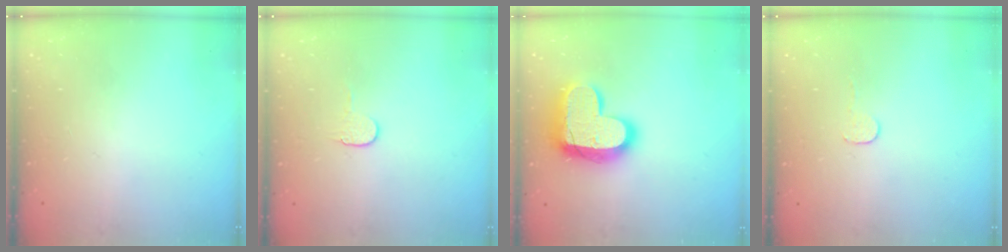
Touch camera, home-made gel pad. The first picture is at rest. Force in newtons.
{"total": 4.1, "press": 4.1, "slide": 0.4}
{"total": 18.0, "press": 18.0, "slide": 1.3}
{"total": 2.7, "press": 2.7, "slide": 0.2}